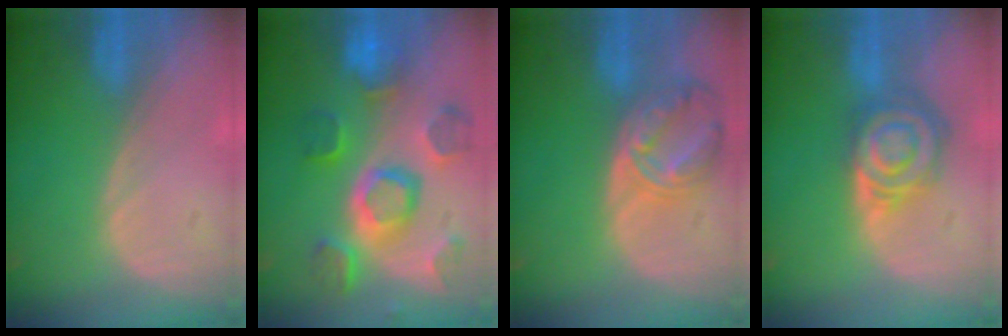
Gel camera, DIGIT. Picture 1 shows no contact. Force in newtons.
{"total": 11.5, "press": 10.1, "slide": 5.5}
{"total": 8.2, "press": 7.1, "slide": 4.0}
{"total": 8.1, "press": 7.1, "slide": 4.0}